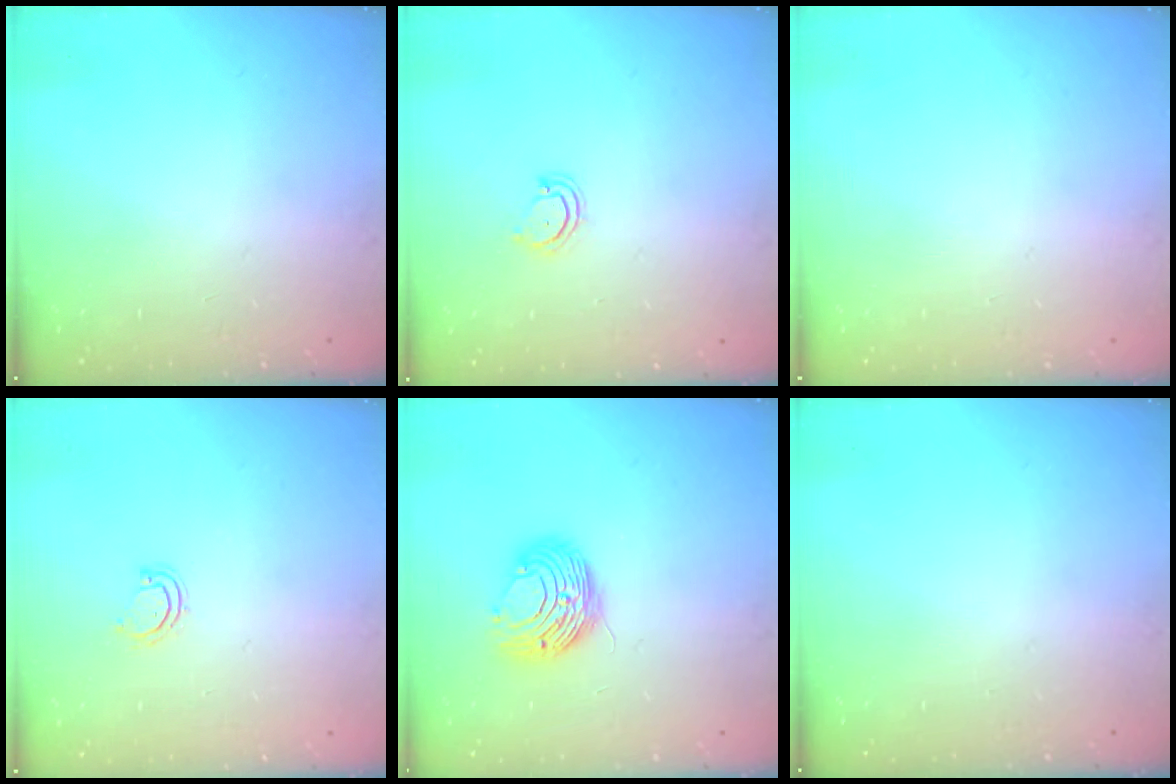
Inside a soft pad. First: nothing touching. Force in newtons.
{"total": 3.6, "press": 3.6, "slide": 0.3}
{"total": 0.0}
{"total": 3.3, "press": 3.3, "slide": 0.2}
{"total": 9.3, "press": 9.3, "slide": 0.3}
{"total": 0.0}